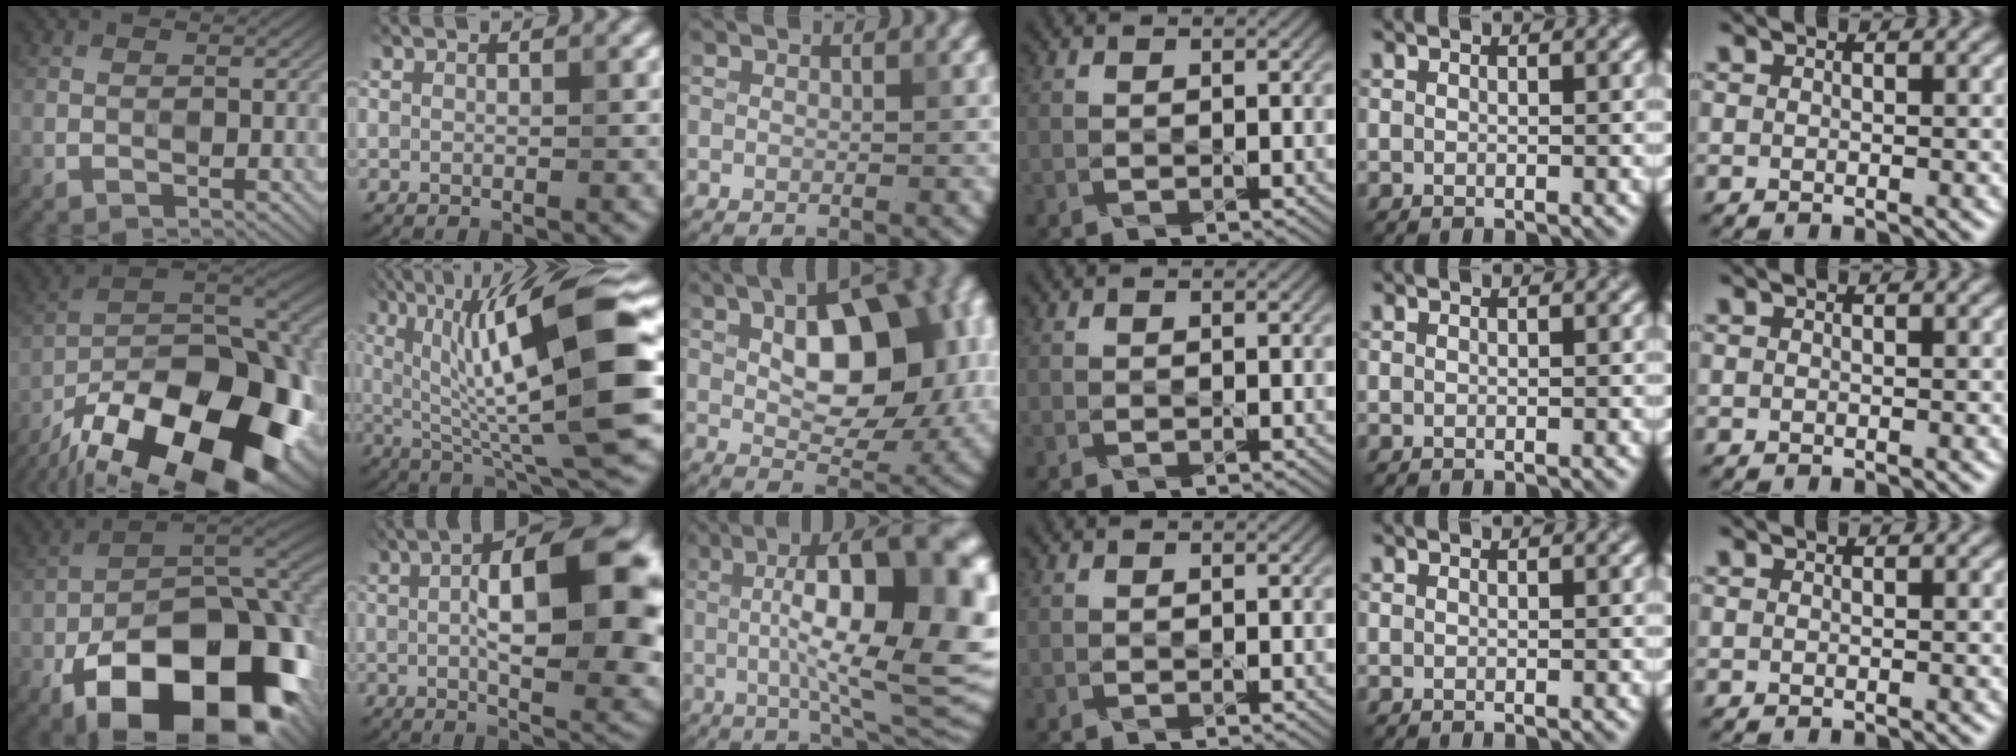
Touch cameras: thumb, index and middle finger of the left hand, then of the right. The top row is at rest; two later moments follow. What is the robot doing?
{"motion": "assemble", "object": "legos"}